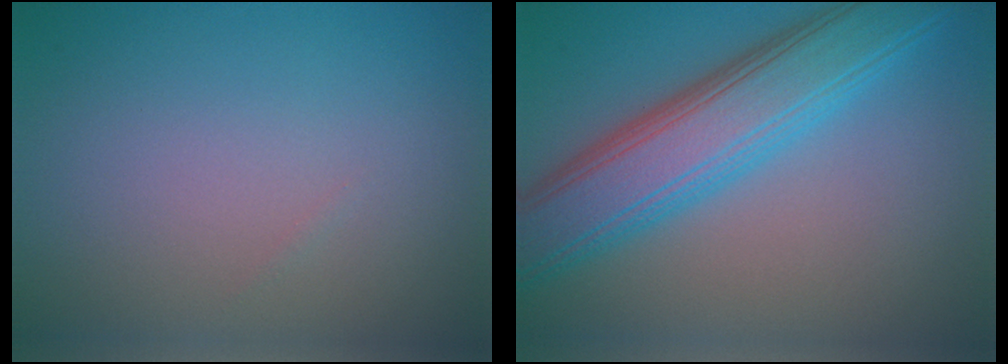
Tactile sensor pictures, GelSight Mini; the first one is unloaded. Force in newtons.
{"total": 8.2, "press": 8.2, "slide": 0.1}